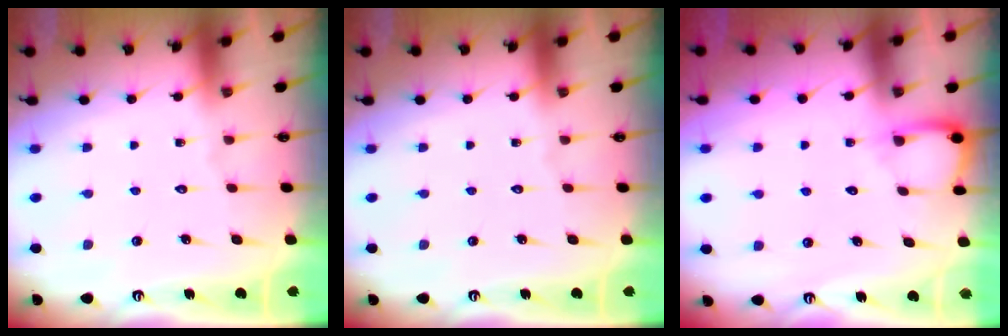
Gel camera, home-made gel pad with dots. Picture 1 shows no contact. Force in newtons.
{"total": 0.0}
{"total": 4.5, "press": 4.4, "slide": 0.5}